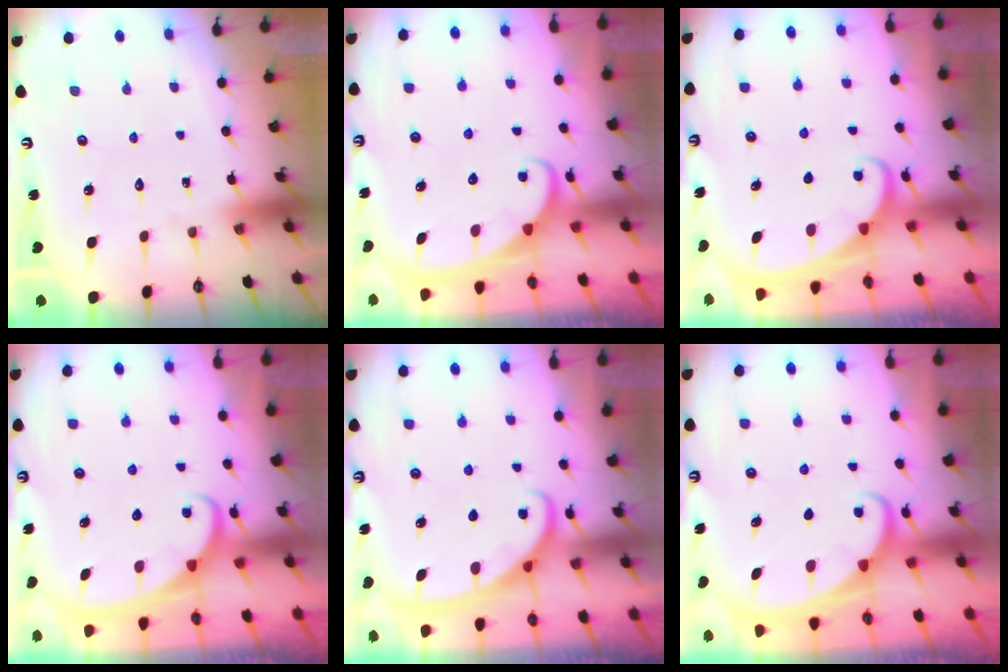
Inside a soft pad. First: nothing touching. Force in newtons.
{"total": 2.6, "press": 2.6, "slide": 0.3}
{"total": 1.8, "press": 1.8, "slide": 0.2}
{"total": 2.5, "press": 2.5, "slide": 0.3}
{"total": 3.0, "press": 2.9, "slide": 0.4}
{"total": 2.1, "press": 2.1, "slide": 0.3}